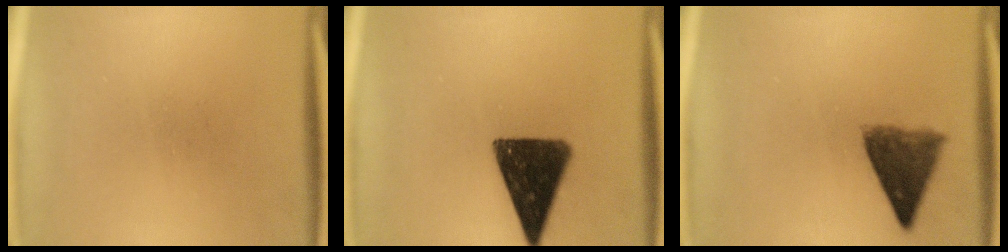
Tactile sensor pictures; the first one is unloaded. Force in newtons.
{"total": 13.7}
{"total": 7.3}